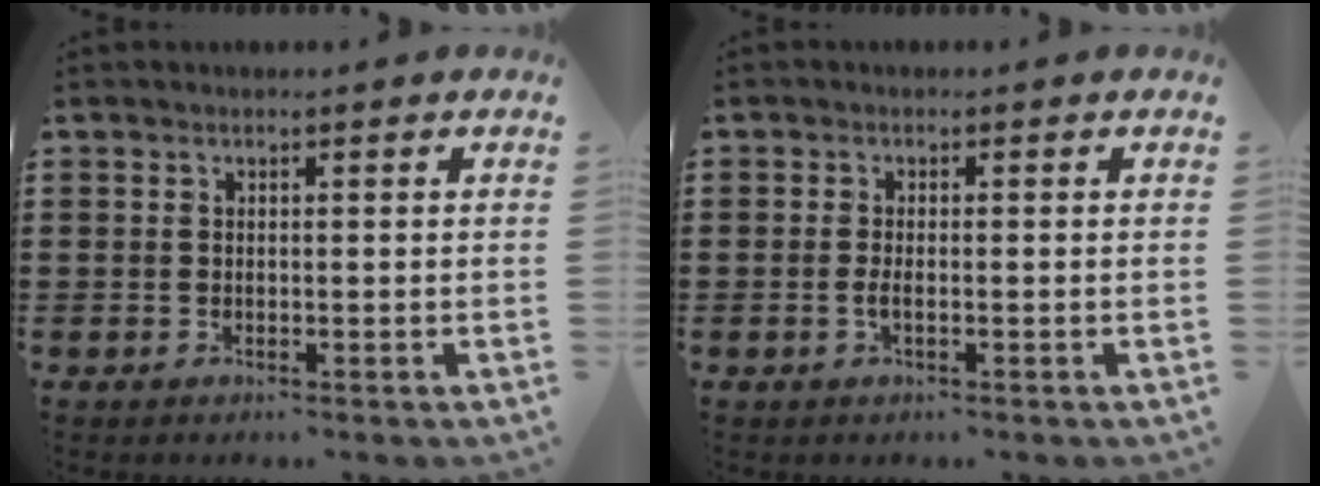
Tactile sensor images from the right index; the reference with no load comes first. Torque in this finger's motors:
{"motor_torque": [0.11, 0.78, 0.04, 0.01]}